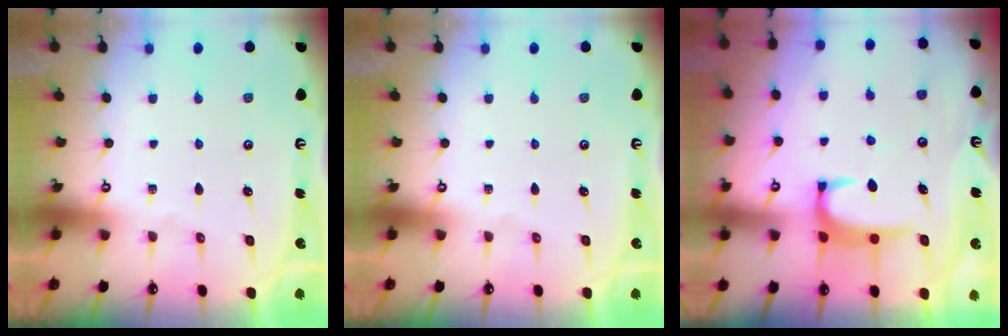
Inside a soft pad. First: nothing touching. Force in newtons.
{"total": 0.0}
{"total": 3.0, "press": 3.0, "slide": 0.3}